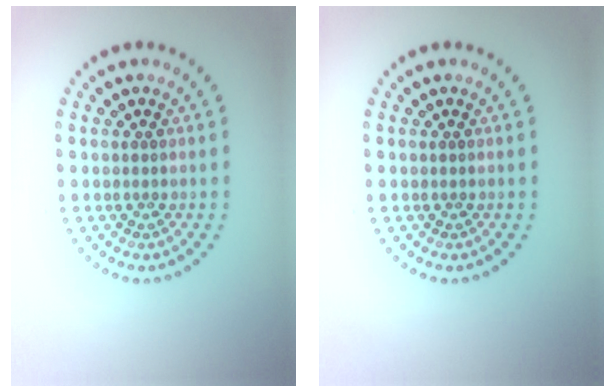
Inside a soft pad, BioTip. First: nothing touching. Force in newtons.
{"total": 0.0}